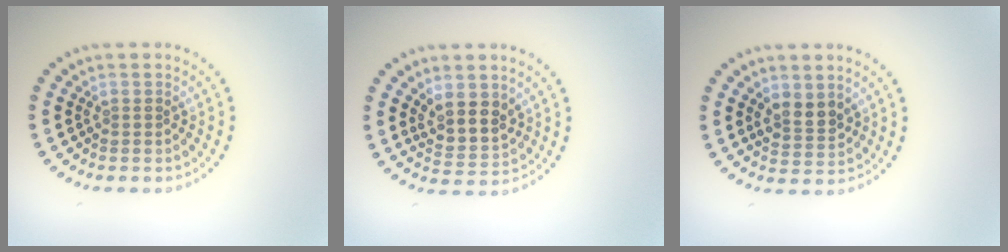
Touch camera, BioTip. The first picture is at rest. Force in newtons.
{"total": 3.3, "press": 3.0, "slide": 1.5}
{"total": 2.4, "press": 2.2, "slide": 1.0}